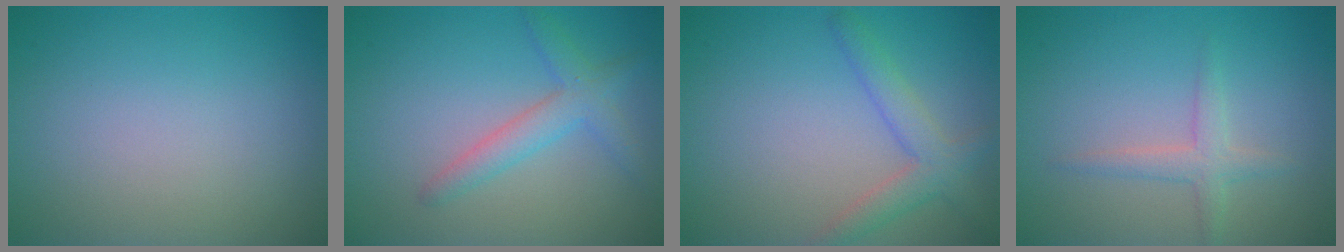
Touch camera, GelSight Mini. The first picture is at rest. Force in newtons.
{"total": 2.9, "press": 2.9, "slide": 0.1}
{"total": 3.1, "press": 3.1, "slide": 0.1}
{"total": 1.9, "press": 1.9, "slide": 0.2}